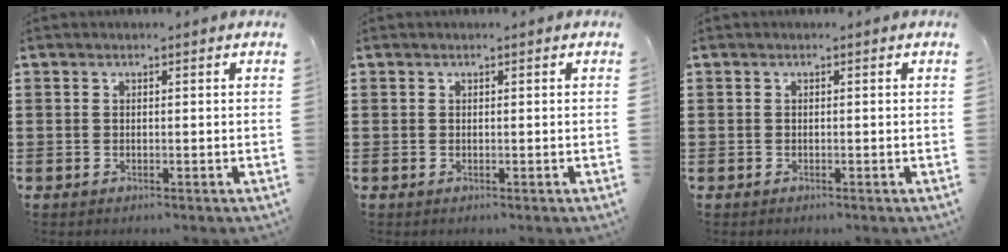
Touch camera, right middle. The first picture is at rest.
{"total": 0.0}
{"total": 0.0}